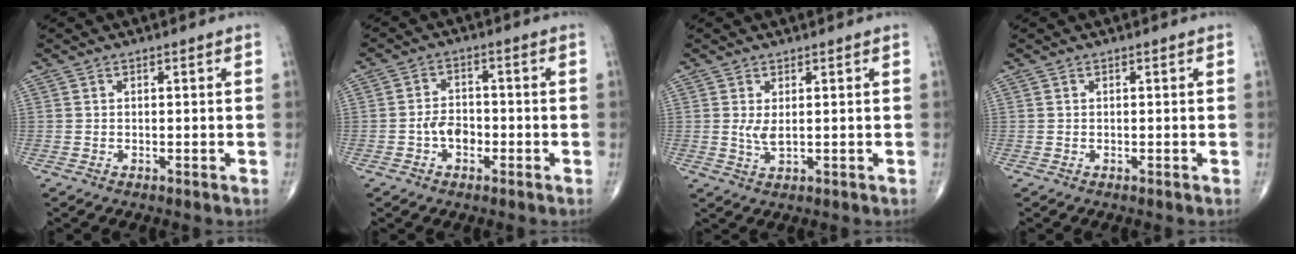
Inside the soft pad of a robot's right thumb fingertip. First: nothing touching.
{"total": 4.6, "force": [-1.6, 3.2, 3.0], "torque": [-0.033, 0.019, -0.033]}
{"total": 2.5, "force": [0.4, 0.9, 2.3], "torque": [-0.044, -0.008, 0.014]}
{"total": 0.0}